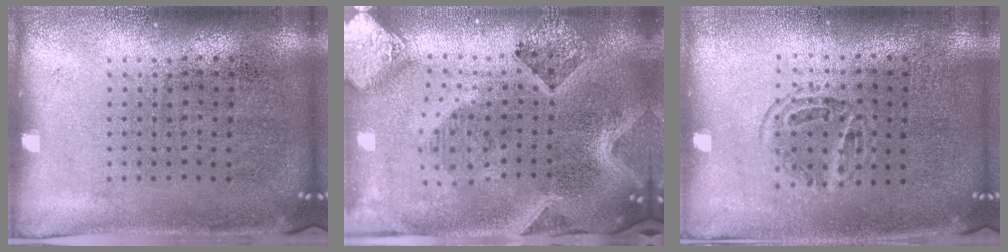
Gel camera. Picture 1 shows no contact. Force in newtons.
{"total": 4.1, "press": 3.2, "slide": 2.7}
{"total": 1.2, "press": 1.0, "slide": 0.7}